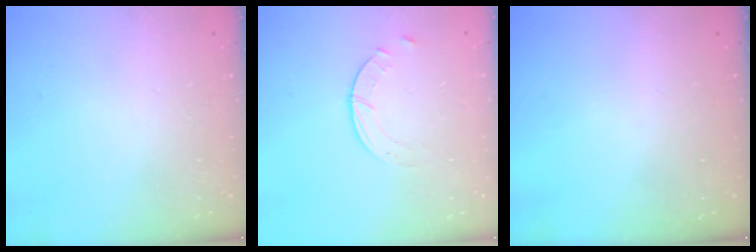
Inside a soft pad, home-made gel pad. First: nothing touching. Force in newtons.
{"total": 2.5, "press": 2.5, "slide": 0.3}
{"total": 0.0}